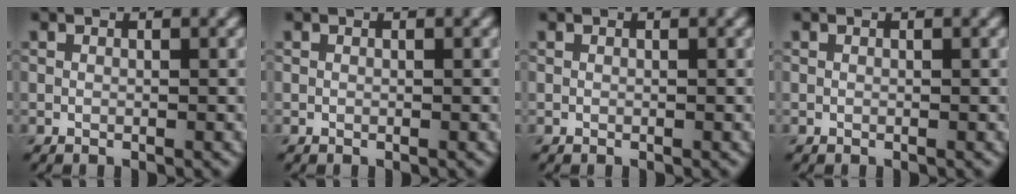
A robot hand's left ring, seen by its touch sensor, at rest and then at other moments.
{"total": 0.0}
{"total": 0.0}
{"total": 0.0}